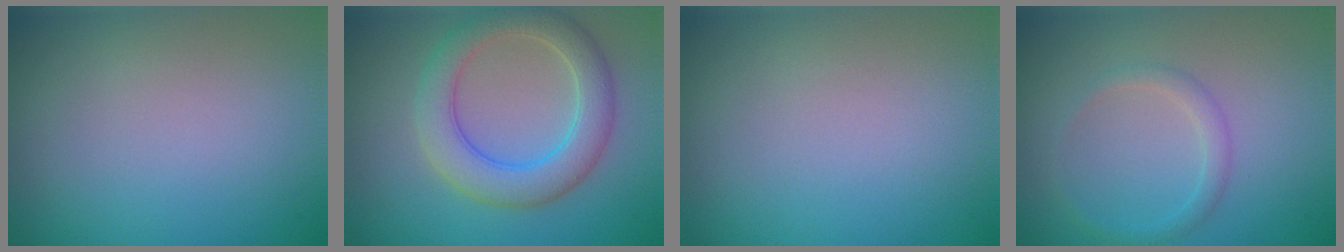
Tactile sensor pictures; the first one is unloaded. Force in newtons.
{"total": 5.4, "press": 5.4, "slide": 0.3}
{"total": 0.0}
{"total": 1.5, "press": 1.5, "slide": 0.1}